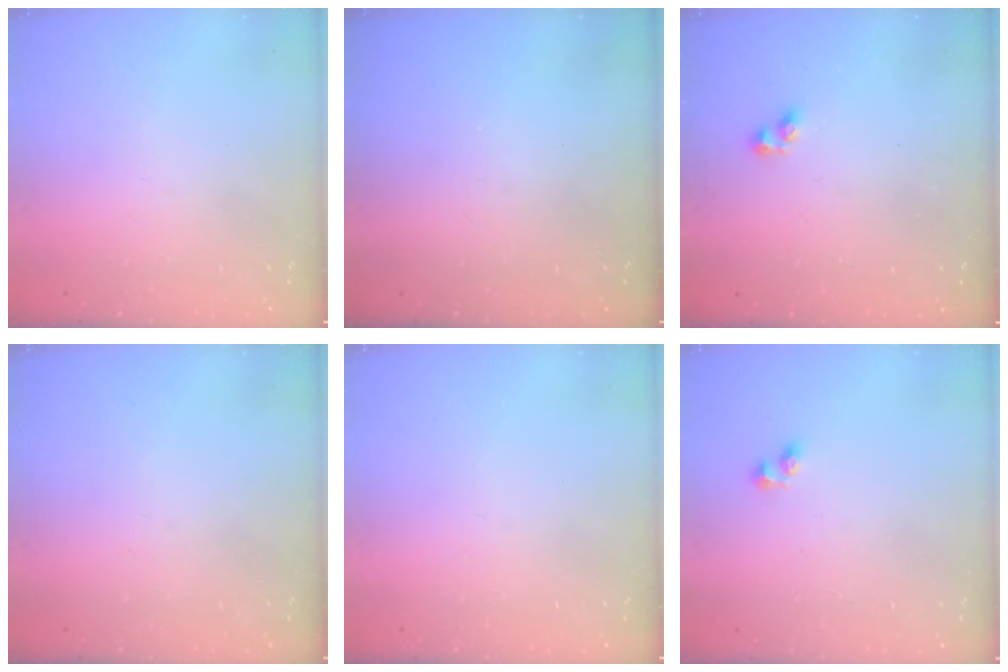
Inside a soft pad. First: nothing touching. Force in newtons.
{"total": 0.0}
{"total": 1.9, "press": 1.9, "slide": 0.3}
{"total": 0.0}
{"total": 0.0}
{"total": 3.0, "press": 2.7, "slide": 1.3}